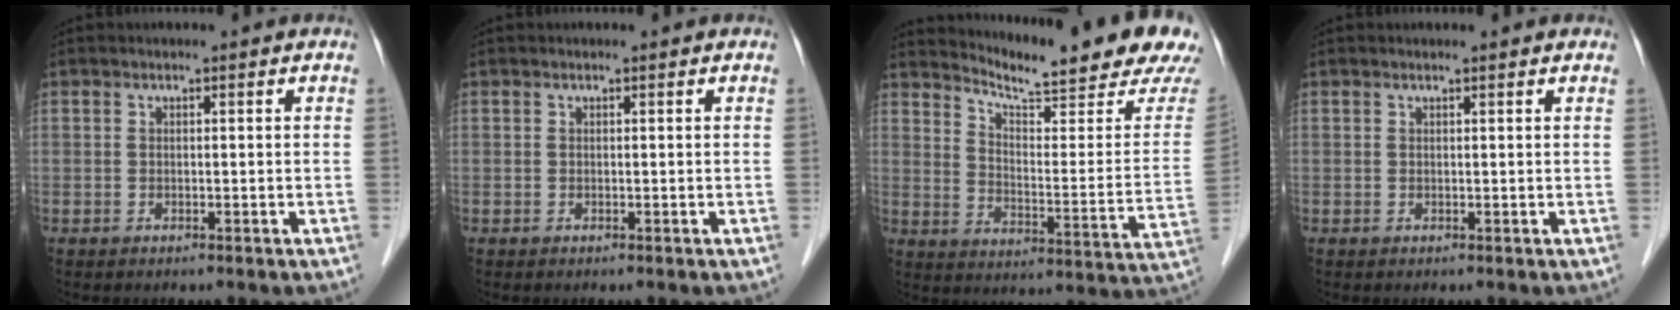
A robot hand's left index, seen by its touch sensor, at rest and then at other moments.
{"total": 0.0}
{"total": 20.3, "force": [18.6, 0.1, 8.2], "torque": [-0.130, -0.092, 0.240]}
{"total": 1.6, "force": [1.5, 0.1, 0.5], "torque": [-0.014, 0.010, 0.018]}